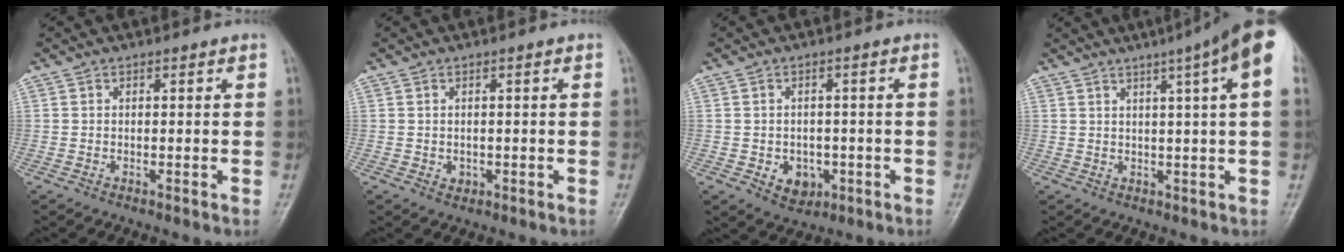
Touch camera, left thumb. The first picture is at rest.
{"total": 1.3, "force": [-0.2, 1.1, 0.7], "torque": [-0.004, 0.001, 0.000]}
{"total": 5.1, "force": [-1.5, 4.0, 2.7], "torque": [-0.017, 0.008, -0.011]}
{"total": 13.1, "force": [6.4, 0.7, 11.4], "torque": [-0.153, 0.011, 0.073]}